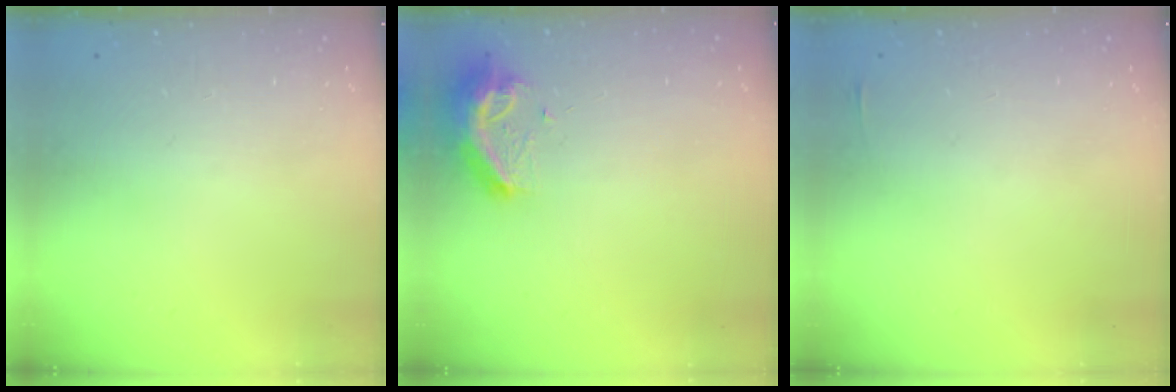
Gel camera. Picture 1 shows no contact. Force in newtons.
{"total": 10.1, "press": 10.1, "slide": 0.9}
{"total": 5.8, "press": 1.7, "slide": 5.5}